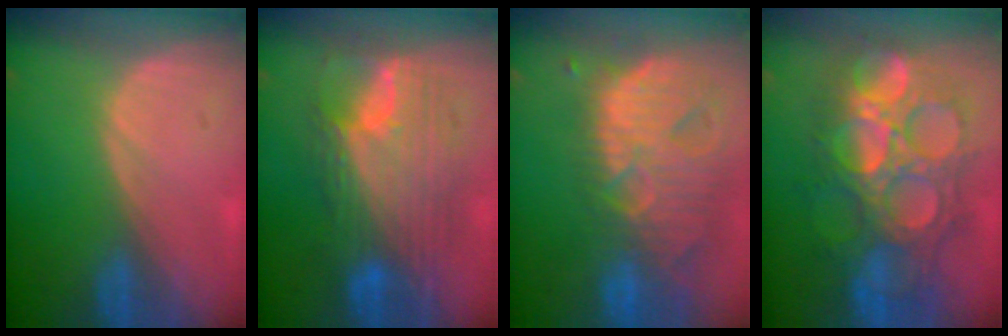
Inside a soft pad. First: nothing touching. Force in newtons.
{"total": 11.8, "press": 11.7, "slide": 1.1}
{"total": 13.9, "press": 11.7, "slide": 7.5}
{"total": 13.5, "press": 13.4, "slide": 1.5}